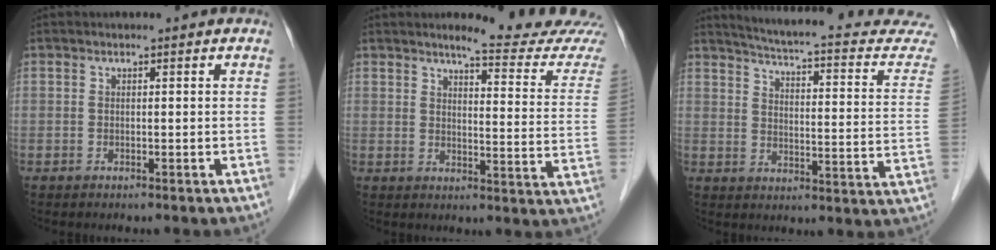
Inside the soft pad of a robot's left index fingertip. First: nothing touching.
{"total": 13.4, "force": [12.6, -0.7, 4.2], "torque": [-0.049, -0.086, 0.134]}
{"total": 21.2, "force": [19.2, 2.2, 8.6], "torque": [-0.115, -0.068, 0.220]}